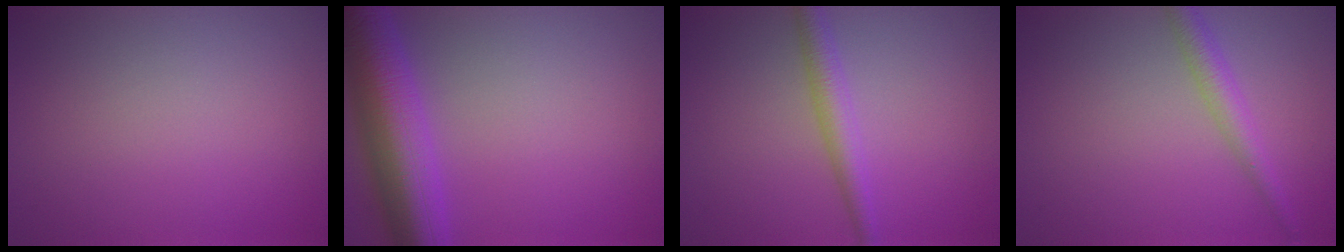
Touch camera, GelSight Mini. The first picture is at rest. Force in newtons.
{"total": 8.7, "press": 8.7, "slide": 0.3}
{"total": 2.7, "press": 2.7, "slide": 0.0}
{"total": 2.5, "press": 2.5, "slide": 0.0}